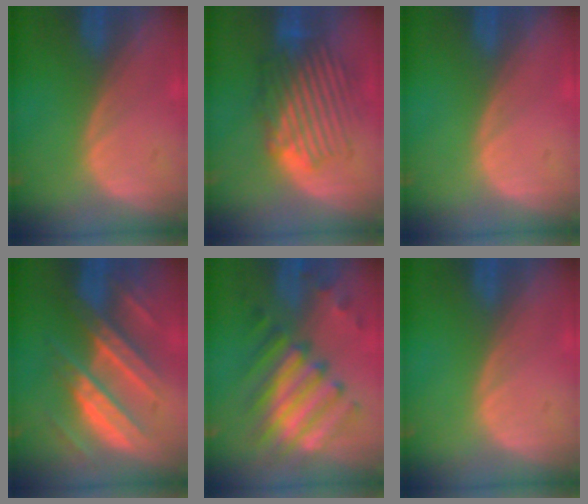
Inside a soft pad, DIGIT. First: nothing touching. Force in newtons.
{"total": 8.7, "press": 8.5, "slide": 2.2}
{"total": 0.0}
{"total": 9.9, "press": 9.8, "slide": 0.9}
{"total": 9.3, "press": 9.2, "slide": 1.5}
{"total": 0.0}